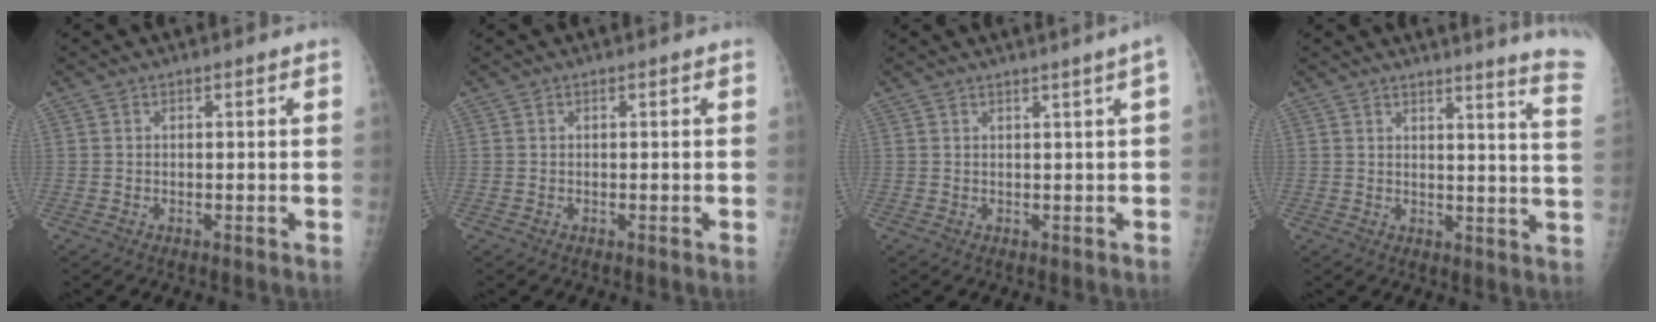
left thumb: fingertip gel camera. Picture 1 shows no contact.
{"total": 0.0}
{"total": 2.0, "force": [1.0, -0.5, 1.6], "torque": [-0.022, -0.004, 0.016]}
{"total": 14.5, "force": [12.8, -1.0, 6.8], "torque": [-0.073, -0.130, 0.123]}